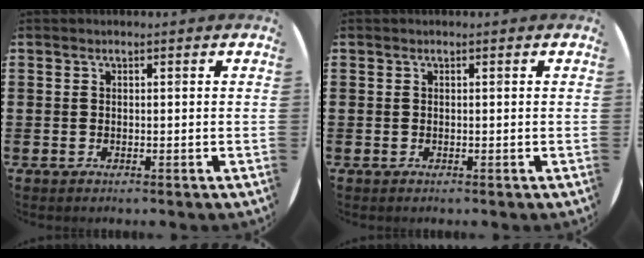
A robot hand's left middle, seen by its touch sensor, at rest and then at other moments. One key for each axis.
{"total": 0.0}